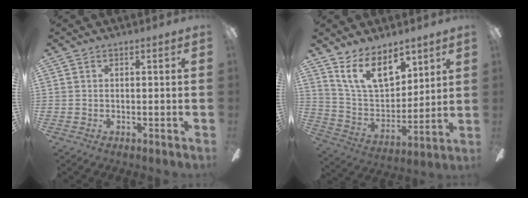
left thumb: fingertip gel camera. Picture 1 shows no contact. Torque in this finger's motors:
{"motor_torque": [0.41, 0.08, -0.24, -0.02, 0.31]}